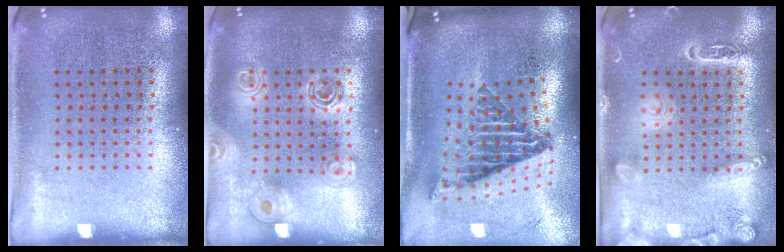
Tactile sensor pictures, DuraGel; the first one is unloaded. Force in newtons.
{"total": 1.6, "press": 1.4, "slide": 0.8}
{"total": 2.8, "press": 1.7, "slide": 2.2}
{"total": 1.9, "press": 1.8, "slide": 0.4}